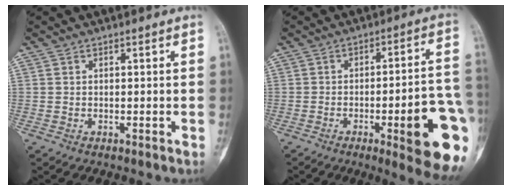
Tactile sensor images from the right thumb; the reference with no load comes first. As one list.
[{"total": 17.5, "force": [-5.7, 3.4, 16.1], "torque": [-0.161, 0.024, -0.064]}]